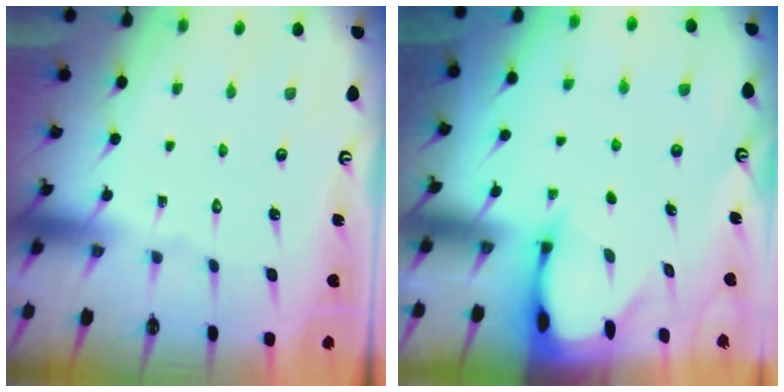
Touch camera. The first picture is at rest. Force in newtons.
{"total": 3.2, "press": 3.2, "slide": 0.3}